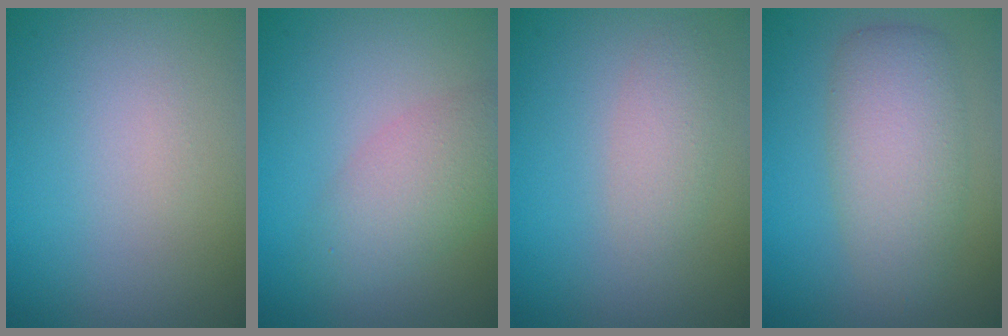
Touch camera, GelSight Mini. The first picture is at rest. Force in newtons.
{"total": 3.7, "press": 3.7, "slide": 0.0}
{"total": 2.0, "press": 2.0, "slide": 0.1}
{"total": 4.9, "press": 4.9, "slide": 0.3}